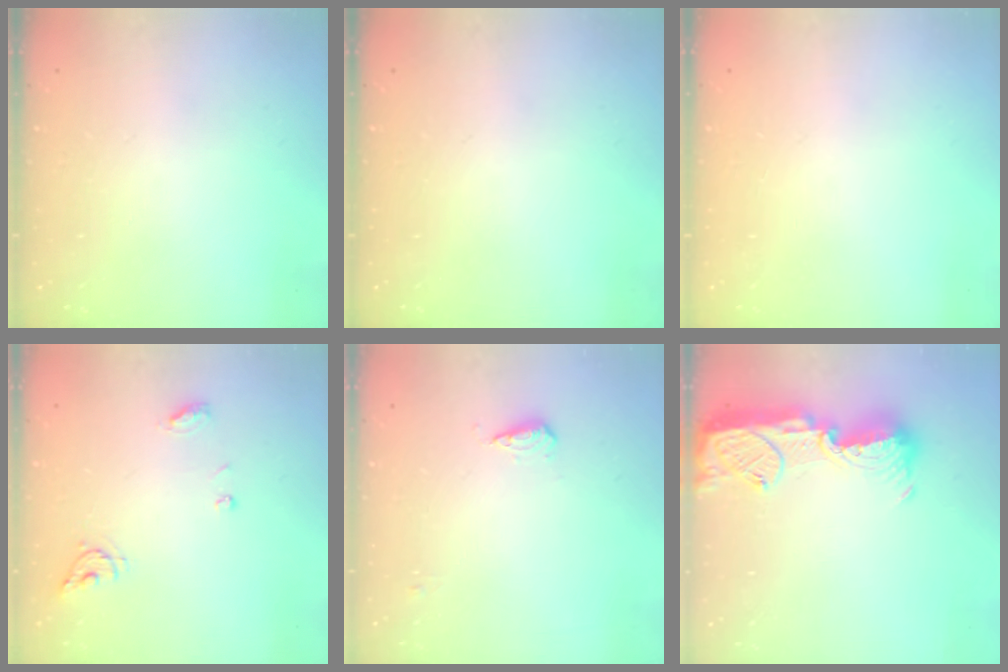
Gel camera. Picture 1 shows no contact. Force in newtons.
{"total": 0.0}
{"total": 0.0}
{"total": 6.2, "press": 6.2, "slide": 0.5}
{"total": 5.5, "press": 5.4, "slide": 0.9}
{"total": 14.9, "press": 14.9, "slide": 1.0}